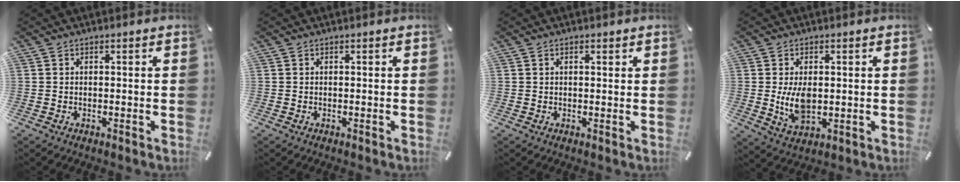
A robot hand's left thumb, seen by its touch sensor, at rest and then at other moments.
{"total": 0.0}
{"total": 0.8, "force": [0.6, 0.4, 0.4], "torque": [-0.008, 0.003, 0.010]}
{"total": 6.8, "force": [0.4, 4.1, 5.5], "torque": [-0.121, -0.009, -0.001]}